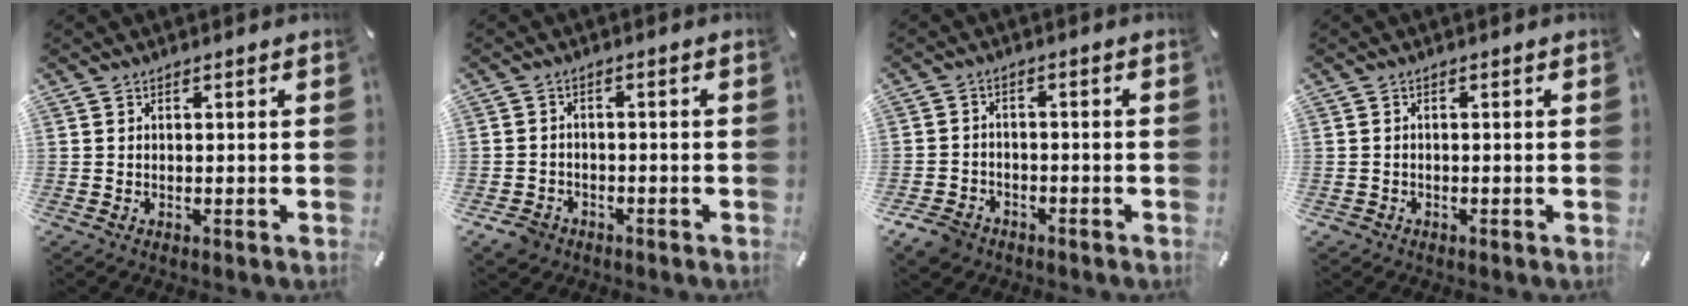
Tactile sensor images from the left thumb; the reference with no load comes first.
{"total": 4.1, "force": [-2.7, 2.9, 1.1], "torque": [-0.029, 0.012, -0.055]}
{"total": 5.3, "force": [-3.8, 3.5, 1.5], "torque": [-0.038, 0.019, -0.075]}
{"total": 1.4, "force": [-0.7, 1.2, 0.4], "torque": [-0.007, 0.005, -0.018]}